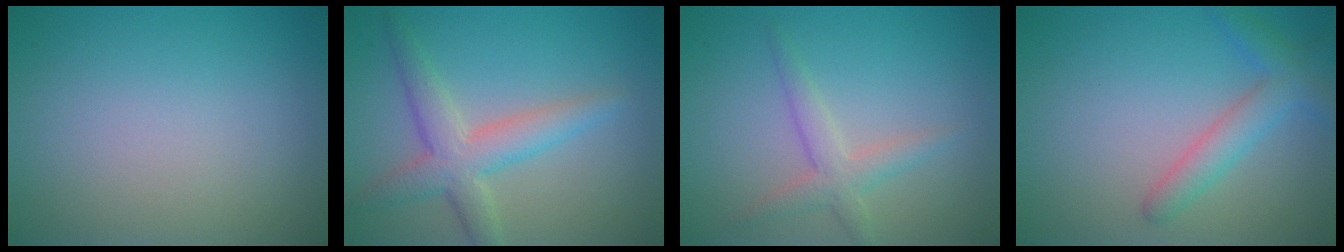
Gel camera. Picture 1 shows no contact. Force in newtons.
{"total": 4.3, "press": 4.3, "slide": 0.1}
{"total": 2.5, "press": 2.5, "slide": 0.1}
{"total": 3.0, "press": 3.0, "slide": 0.2}